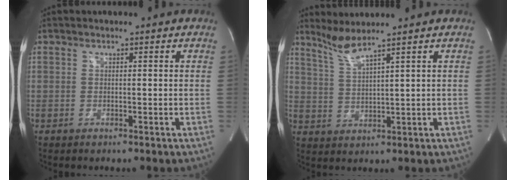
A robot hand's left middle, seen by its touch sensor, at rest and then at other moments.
{"total": 4.2, "force": [3.5, -1.3, 1.9], "torque": [-0.048, -0.007, 0.080]}